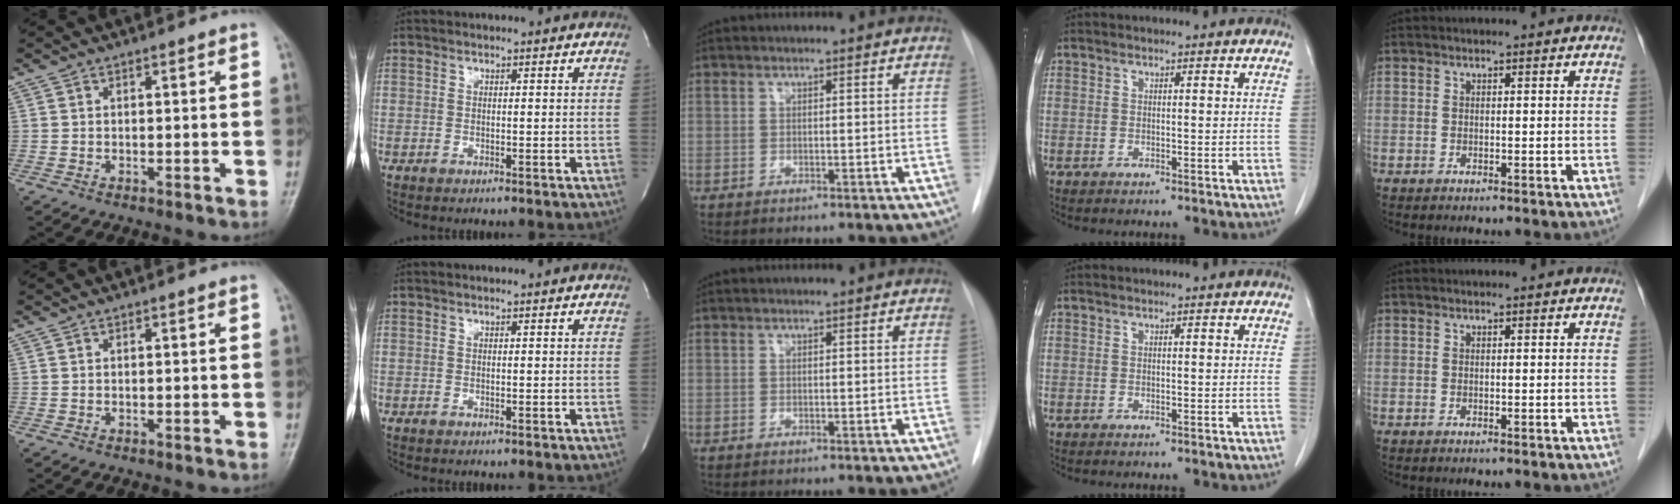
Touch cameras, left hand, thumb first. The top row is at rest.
{}